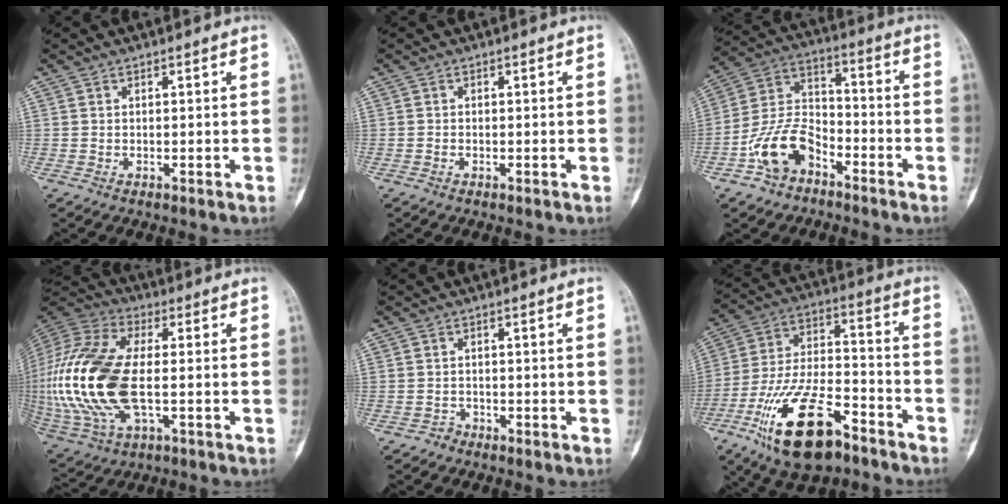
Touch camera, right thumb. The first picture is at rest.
{"total": 0.0}
{"total": 12.3, "force": [-6.3, 7.7, 7.2], "torque": [-0.129, 0.056, -0.126]}
{"total": 25.2, "force": [-1.9, 12.3, 21.9], "torque": [-0.510, -0.001, -0.026]}
{"total": 1.2, "force": [-0.9, 0.7, -0.2], "torque": [0.008, 0.004, -0.023]}
{"total": 20.5, "force": [-11.8, 8.5, 14.4], "torque": [-0.279, 0.062, -0.209]}